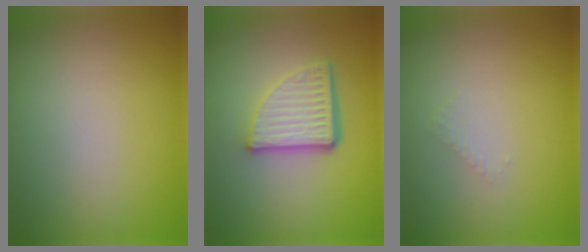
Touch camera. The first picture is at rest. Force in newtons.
{"total": 5.6, "press": 3.7, "slide": 4.1}
{"total": 0.8, "press": 0.8, "slide": 0.3}